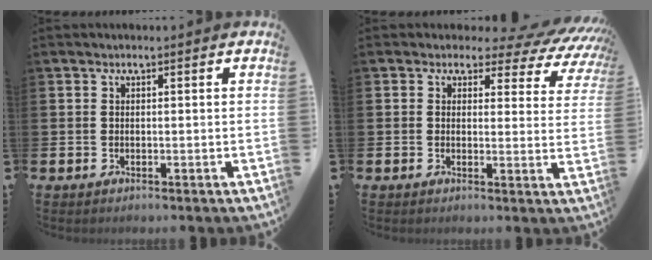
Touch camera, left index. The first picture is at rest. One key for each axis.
{"total": 3.5, "fx": 2.3, "fy": 2.1, "fz": 1.6, "tx": -0.028, "ty": -0.024, "tz": 0.029}